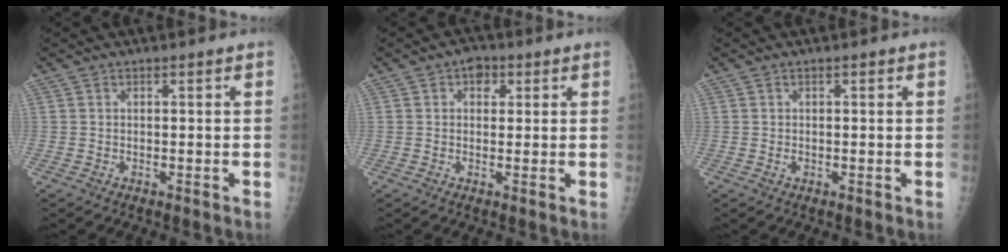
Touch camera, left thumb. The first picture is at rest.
{"total": 3.3, "force": [1.3, 2.5, 1.7], "torque": [-0.001, 0.000, 0.013]}
{"total": 0.6, "force": [0.1, 0.4, 0.4], "torque": [-0.004, 0.000, 0.002]}